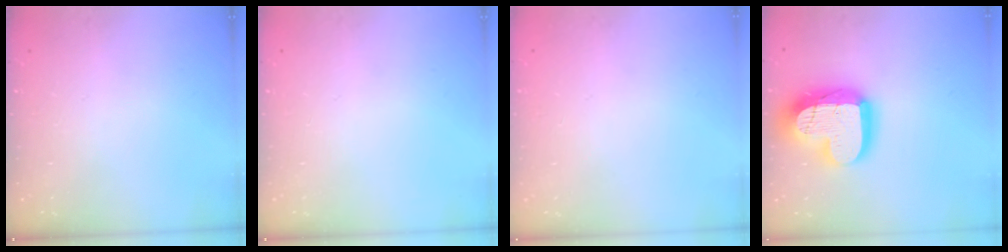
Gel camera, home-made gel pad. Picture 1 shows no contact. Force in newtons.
{"total": 0.0}
{"total": 0.0}
{"total": 21.2, "press": 21.2, "slide": 1.7}